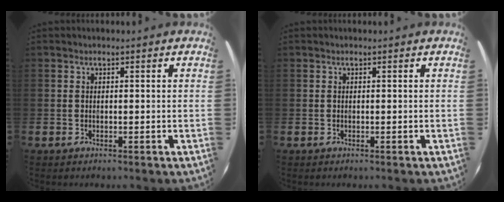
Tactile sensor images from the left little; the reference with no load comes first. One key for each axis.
{"total": 0.0}